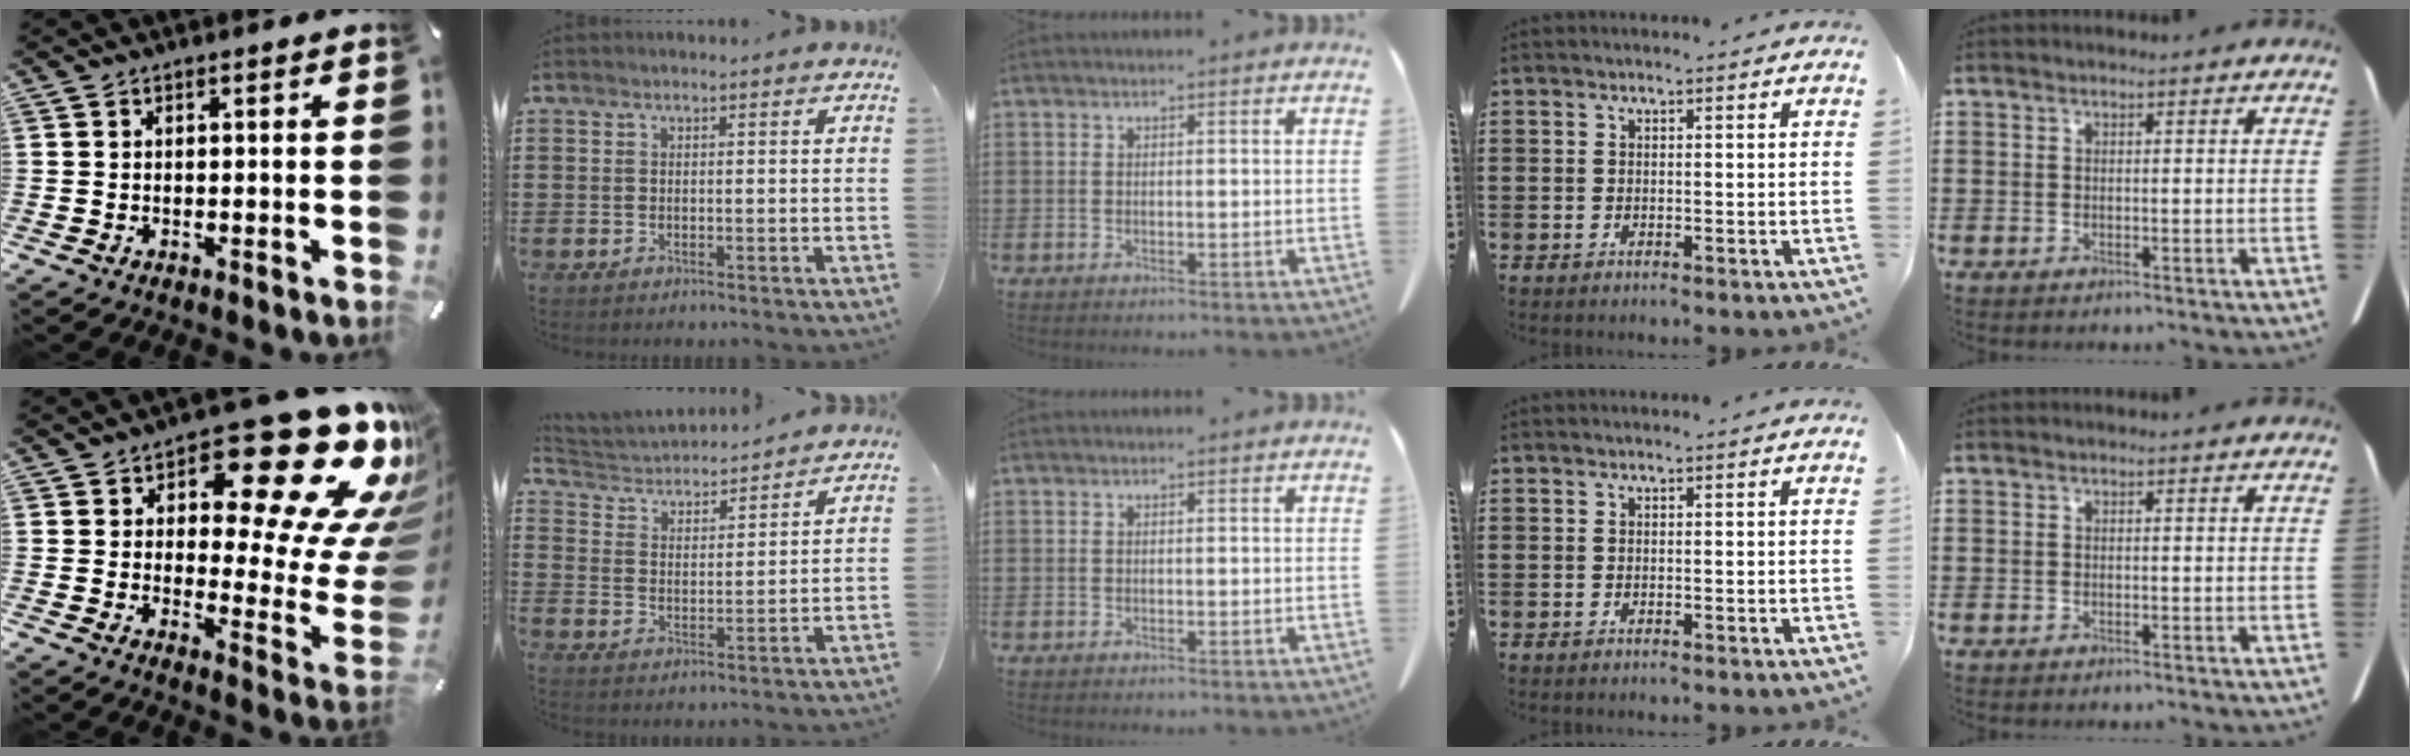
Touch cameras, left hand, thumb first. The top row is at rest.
{"thumb": {"total": 25.7, "force": [14.3, 10.5, 18.6], "torque": [-0.226, -0.110, 0.229]}, "index": {"total": 3.3, "force": [3.2, 0.4, 0.1], "torque": [-0.025, -0.029, 0.049]}}